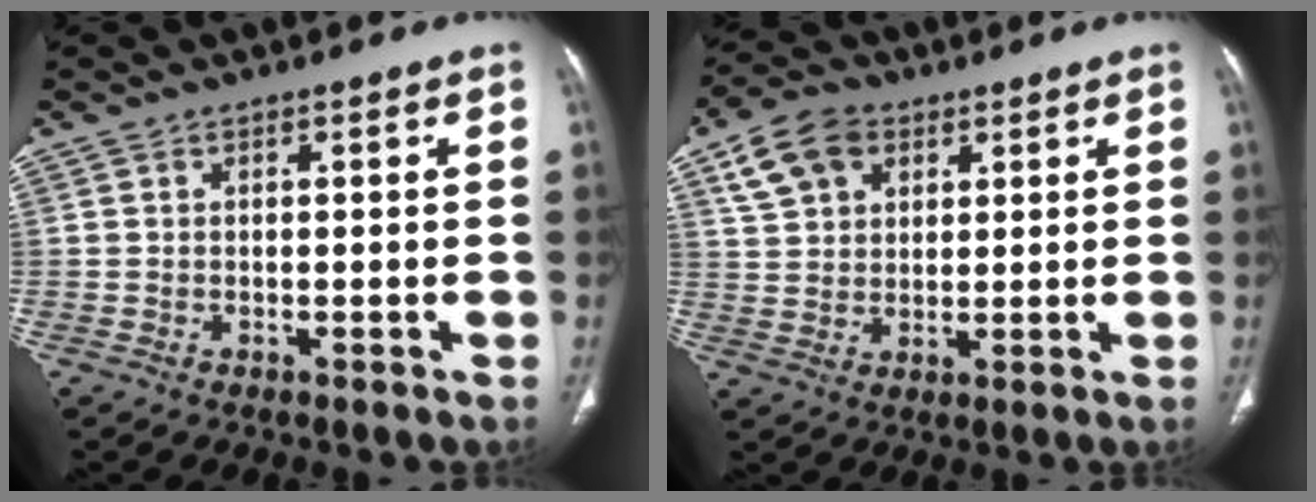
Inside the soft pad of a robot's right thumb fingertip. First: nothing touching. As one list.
[{"total": 9.4, "force": [4.5, 6.6, 5.0], "torque": [-0.076, -0.003, 0.086]}]